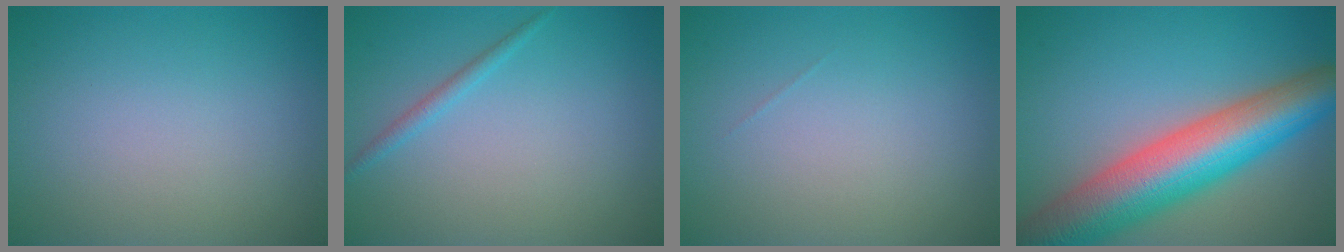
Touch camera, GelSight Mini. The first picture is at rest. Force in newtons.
{"total": 1.0, "press": 1.0, "slide": 0.1}
{"total": 0.0}
{"total": 11.4, "press": 11.4, "slide": 0.5}